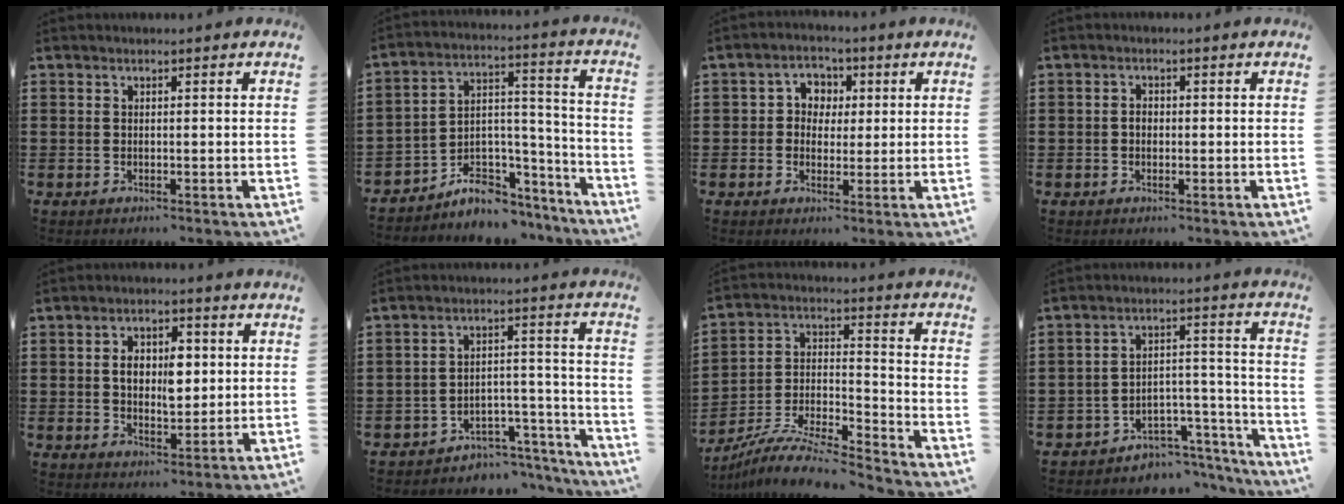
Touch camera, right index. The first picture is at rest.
{"total": 6.5, "force": [-5.2, 3.7, 1.1], "torque": [-0.019, 0.009, -0.094]}
{"total": 3.7, "force": [0.2, 3.6, 0.9], "torque": [-0.036, 0.016, -0.001]}
{"total": 1.4, "force": [-0.2, 1.0, 1.0], "torque": [-0.021, 0.003, -0.004]}
{"total": 6.5, "force": [1.1, 3.6, 5.3], "torque": [-0.097, 0.005, 0.014]}
{"total": 4.4, "force": [-3.9, 1.9, 0.6], "torque": [-0.016, 0.014, -0.079]}
{"total": 9.5, "force": [-8.8, 0.8, 3.3], "torque": [-0.059, 0.011, -0.177]}
{"total": 4.6, "force": [-3.9, 2.5, 0.6], "torque": [-0.017, 0.012, -0.077]}